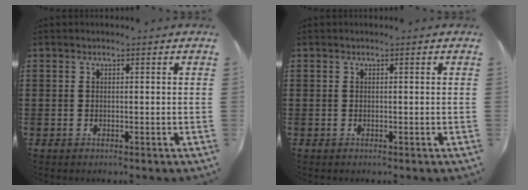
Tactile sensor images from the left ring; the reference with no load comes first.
{"total": 0.0}